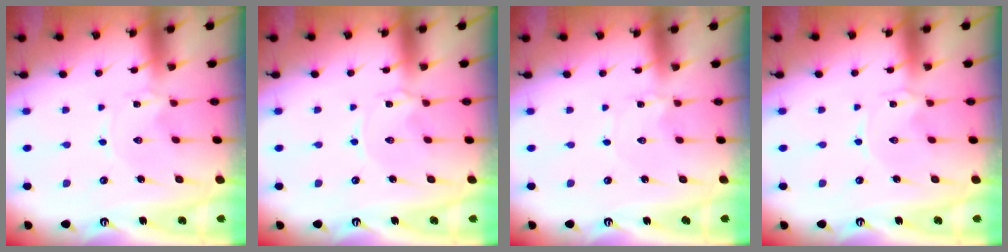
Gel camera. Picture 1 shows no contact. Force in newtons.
{"total": 0.5, "press": 0.5, "slide": 0.1}
{"total": 0.0}
{"total": 0.0}